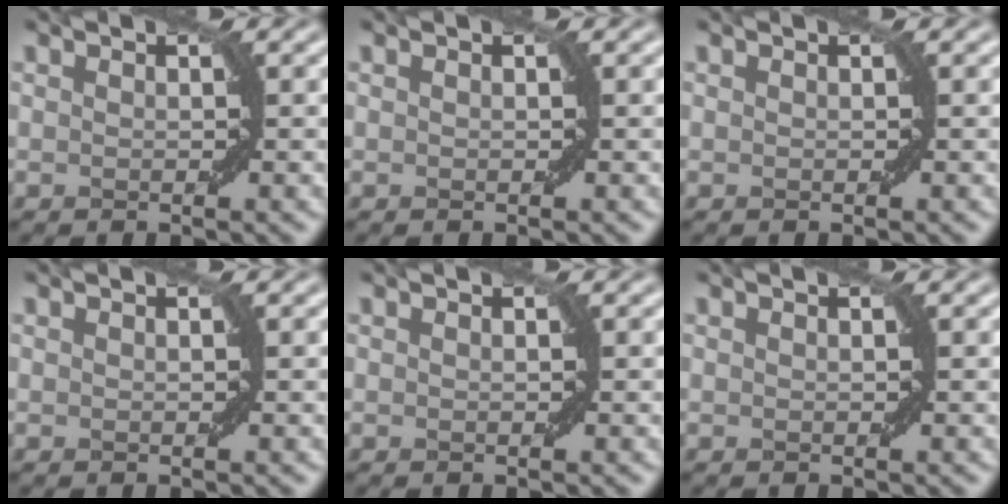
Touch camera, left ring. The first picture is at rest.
{"total": 0.0}
{"total": 0.0}
{"total": 0.0}
{"total": 0.0}
{"total": 0.0}